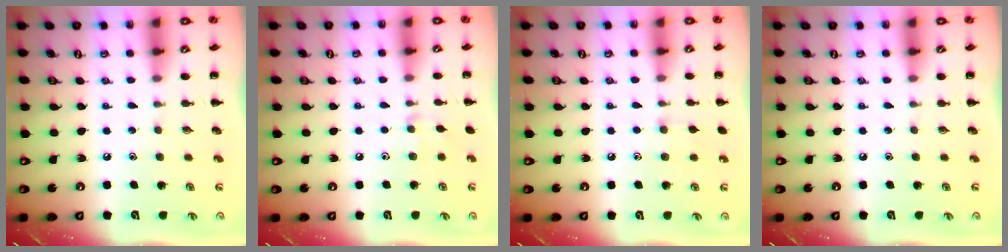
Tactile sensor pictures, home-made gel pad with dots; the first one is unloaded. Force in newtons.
{"total": 4.5, "press": 4.3, "slide": 1.6}
{"total": 4.8, "press": 4.4, "slide": 2.0}
{"total": 0.0}